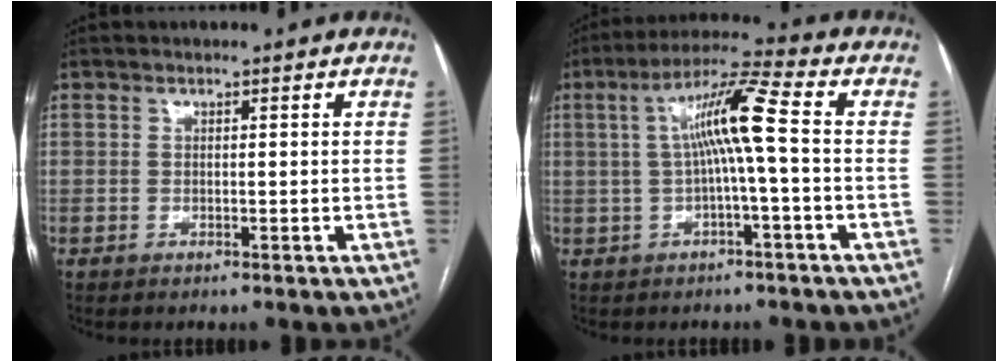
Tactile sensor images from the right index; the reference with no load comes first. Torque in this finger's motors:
{"motor_torque": [1.18, -0.01, 0.44, 0.14]}